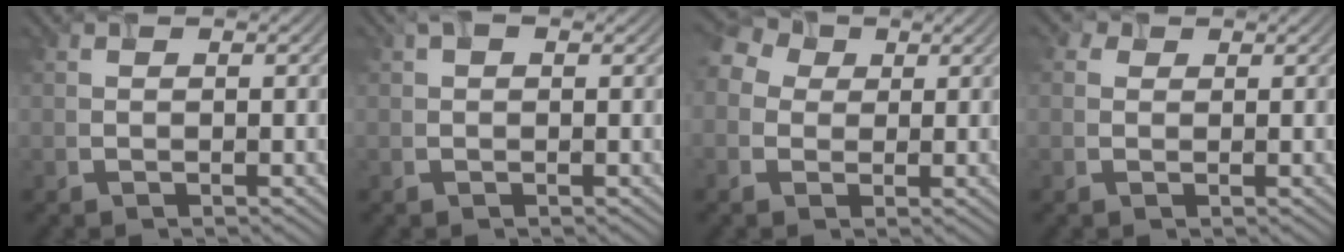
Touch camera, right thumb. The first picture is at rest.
{"total": 1.9, "force": [0.7, 1.0, 1.4], "torque": [-0.024, 0.010, 0.015]}
{"total": 5.9, "force": [1.7, 4.6, 3.3], "torque": [-0.105, 0.025, 0.026]}
{"total": 1.8, "force": [0.8, 1.4, 0.8], "torque": [-0.015, 0.005, 0.011]}